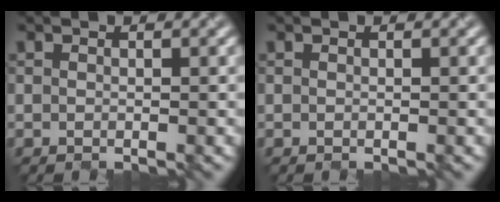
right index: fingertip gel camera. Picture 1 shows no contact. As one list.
[{"total": 0.0}]